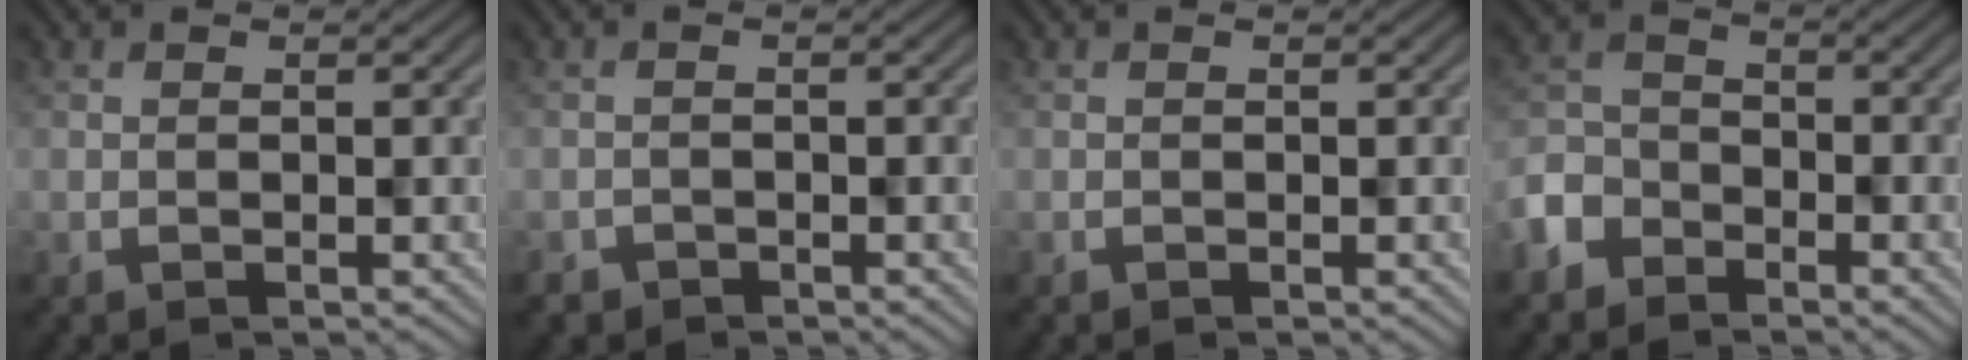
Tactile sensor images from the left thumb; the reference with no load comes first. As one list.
[{"total": 1.5, "force": [-1.3, 0.8, -0.3], "torque": [0.007, -0.003, -0.020]}, {"total": 0.0}, {"total": 4.5, "force": [-3.5, 2.7, 0.5], "torque": [-0.019, -0.003, -0.085]}]